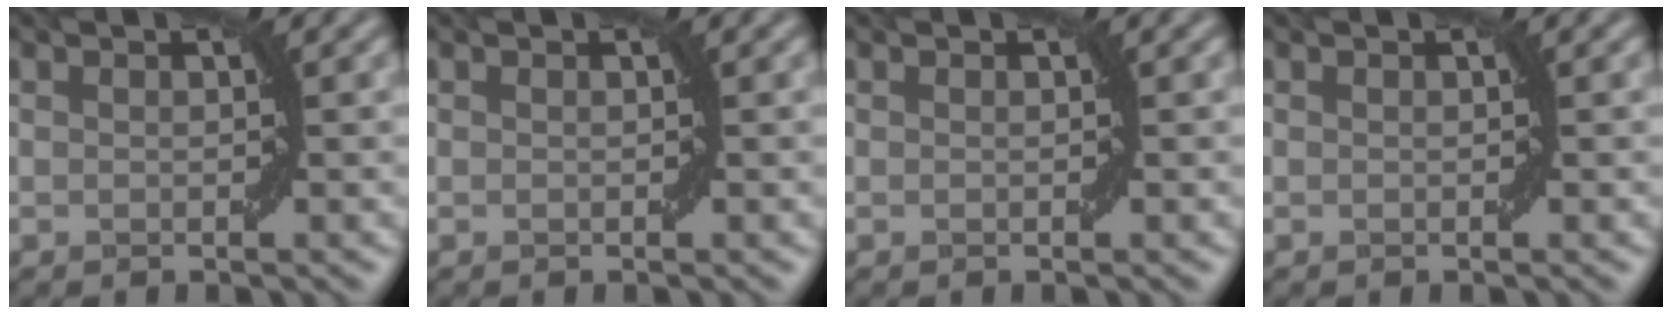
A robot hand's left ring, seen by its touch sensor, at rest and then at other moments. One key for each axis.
{"total": 0.0}
{"total": 0.0}
{"total": 0.0}